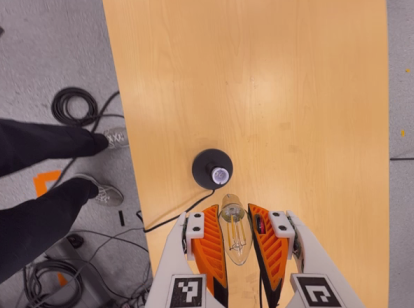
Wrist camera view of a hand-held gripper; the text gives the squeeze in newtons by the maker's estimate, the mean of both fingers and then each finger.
{"total": 16.5, "left": 16.6, "right": 16.3}